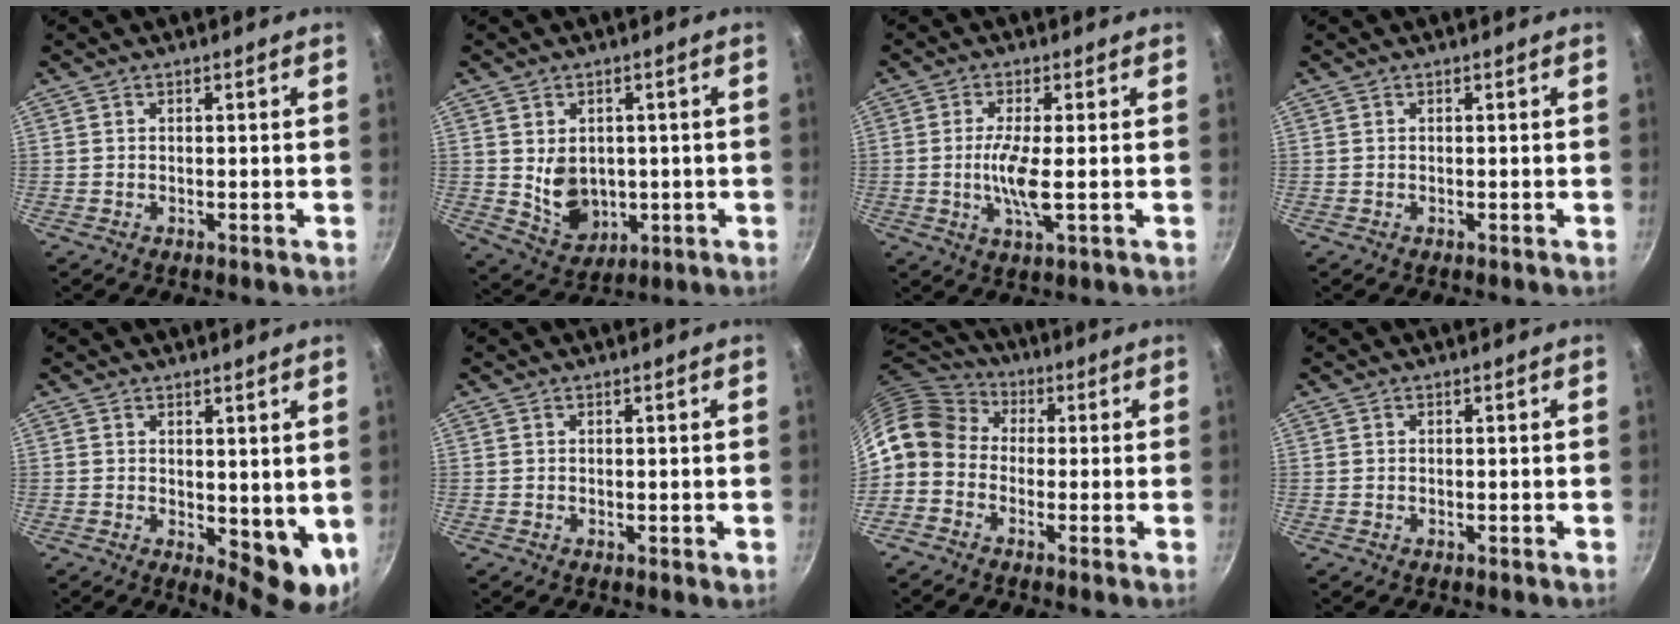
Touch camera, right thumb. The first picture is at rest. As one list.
[{"total": 8.3, "force": [0.2, 6.6, 5.2], "torque": [-0.063, -0.015, 0.022]}, {"total": 6.2, "force": [-0.5, 1.1, 6.1], "torque": [-0.133, -0.006, -0.011]}, {"total": 0.0}, {"total": 7.8, "force": [1.3, 3.8, 6.7], "torque": [-0.072, -0.016, 0.028]}, {"total": 0.0}, {"total": 11.9, "force": [-0.4, 9.6, 7.0], "torque": [-0.121, 0.044, -0.031]}, {"total": 0.0}]